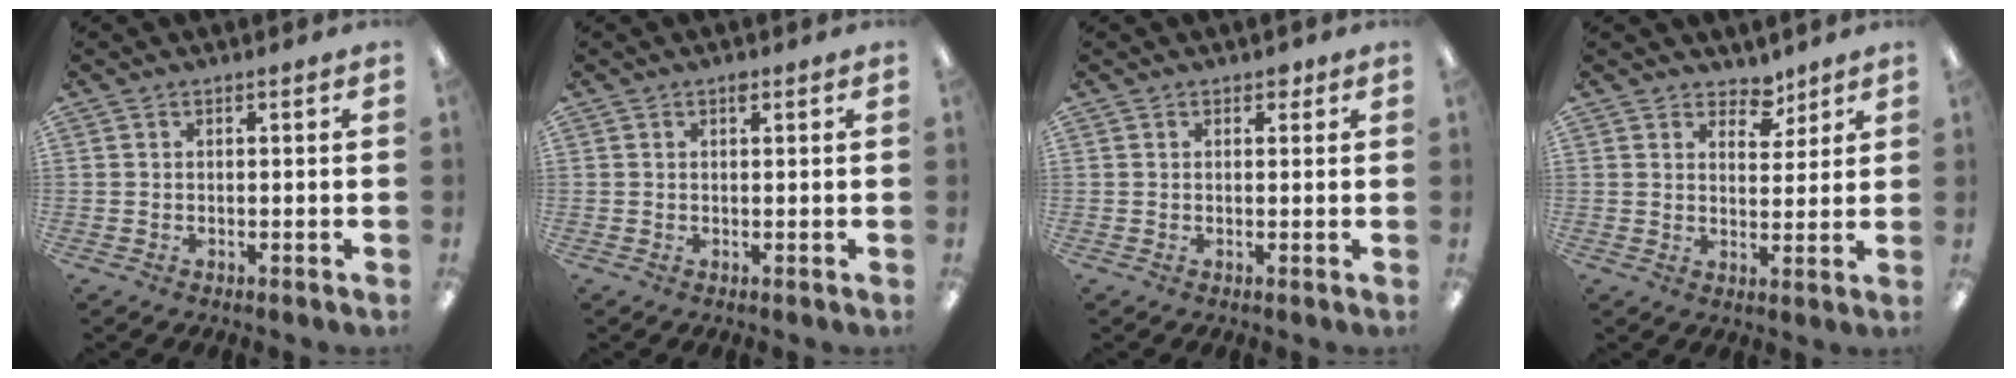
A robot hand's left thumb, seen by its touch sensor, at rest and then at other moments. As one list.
[{"total": 1.1, "force": [0.7, 0.4, 0.7], "torque": [-0.009, -0.001, 0.011]}, {"total": 1.8, "force": [1.1, 1.1, 0.9], "torque": [-0.003, -0.004, 0.015]}, {"total": 5.6, "force": [4.4, 3.1, 1.5], "torque": [-0.005, -0.031, 0.074]}]